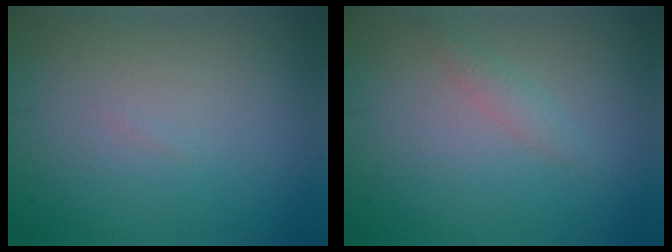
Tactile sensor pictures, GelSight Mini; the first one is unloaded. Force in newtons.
{"total": 1.3, "press": 1.3, "slide": 0.1}